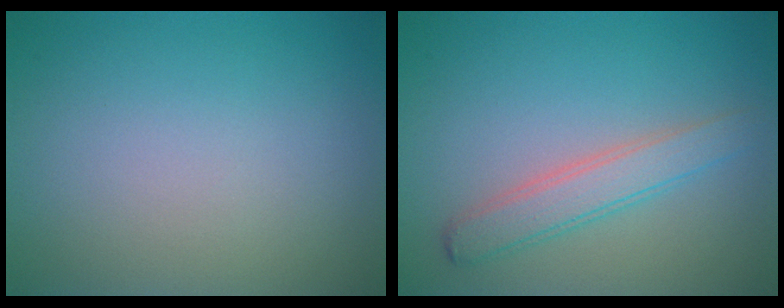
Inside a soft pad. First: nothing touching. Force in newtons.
{"total": 2.9, "press": 2.9, "slide": 0.1}